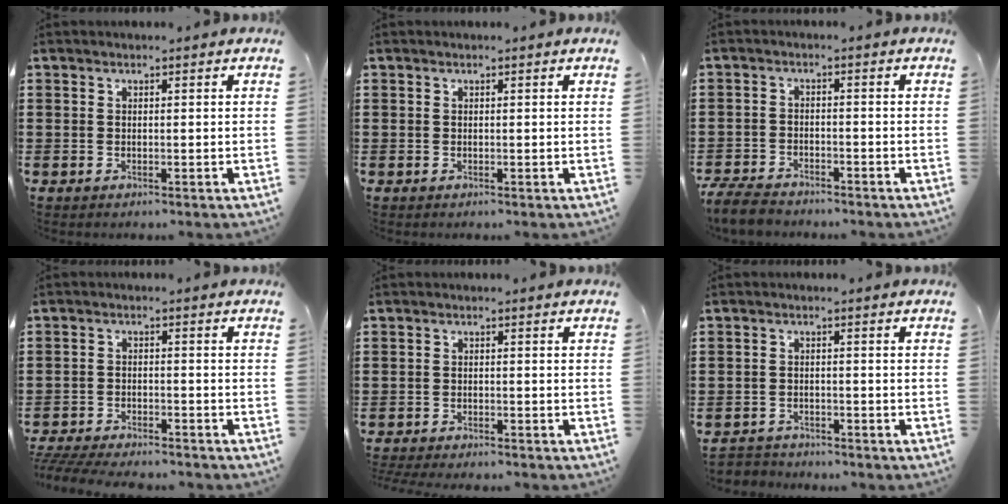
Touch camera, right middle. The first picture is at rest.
{"total": 0.0}
{"total": 4.2, "force": [-4.0, 0.8, 1.1], "torque": [-0.039, -0.004, -0.085]}
{"total": 4.4, "force": [-4.3, 0.3, 0.8], "torque": [-0.027, -0.003, -0.092]}
{"total": 1.7, "force": [-1.7, 0.0, 0.1], "torque": [-0.005, 0.000, -0.036]}
{"total": 2.3, "force": [-2.2, 0.5, -0.3], "torque": [-0.001, 0.001, -0.052]}